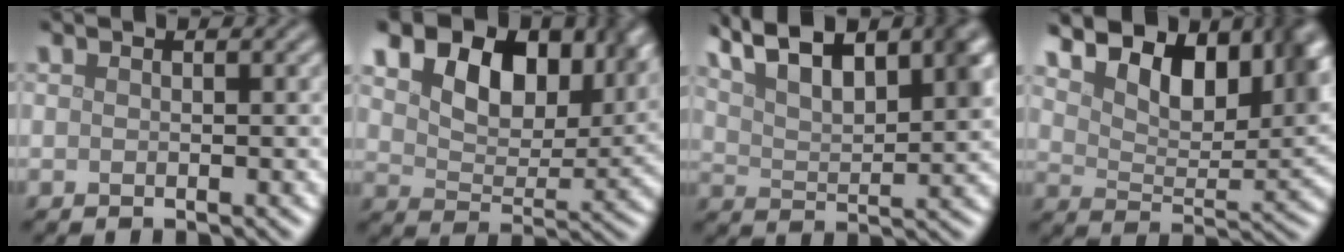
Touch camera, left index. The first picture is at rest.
{"total": 11.4, "force": [6.1, 6.8, 6.9], "torque": [-0.106, 0.010, 0.091]}
{"total": 9.4, "force": [5.7, 3.4, 6.7], "torque": [-0.105, 0.024, 0.089]}
{"total": 10.4, "force": [6.5, 4.7, 6.7], "torque": [-0.095, 0.010, 0.098]}